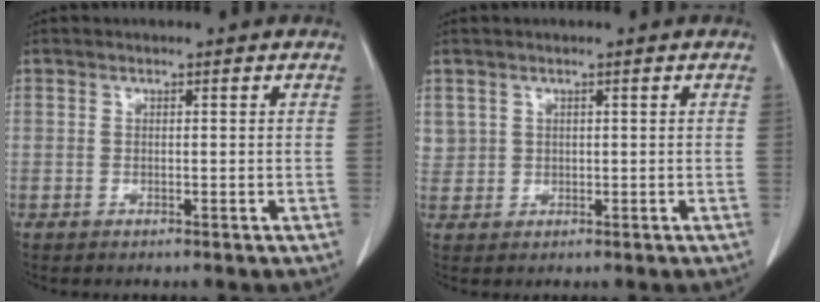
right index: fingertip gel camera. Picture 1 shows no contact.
{"total": 2.5, "force": [1.0, 2.3, 0.3], "torque": [0.007, 0.008, 0.021]}